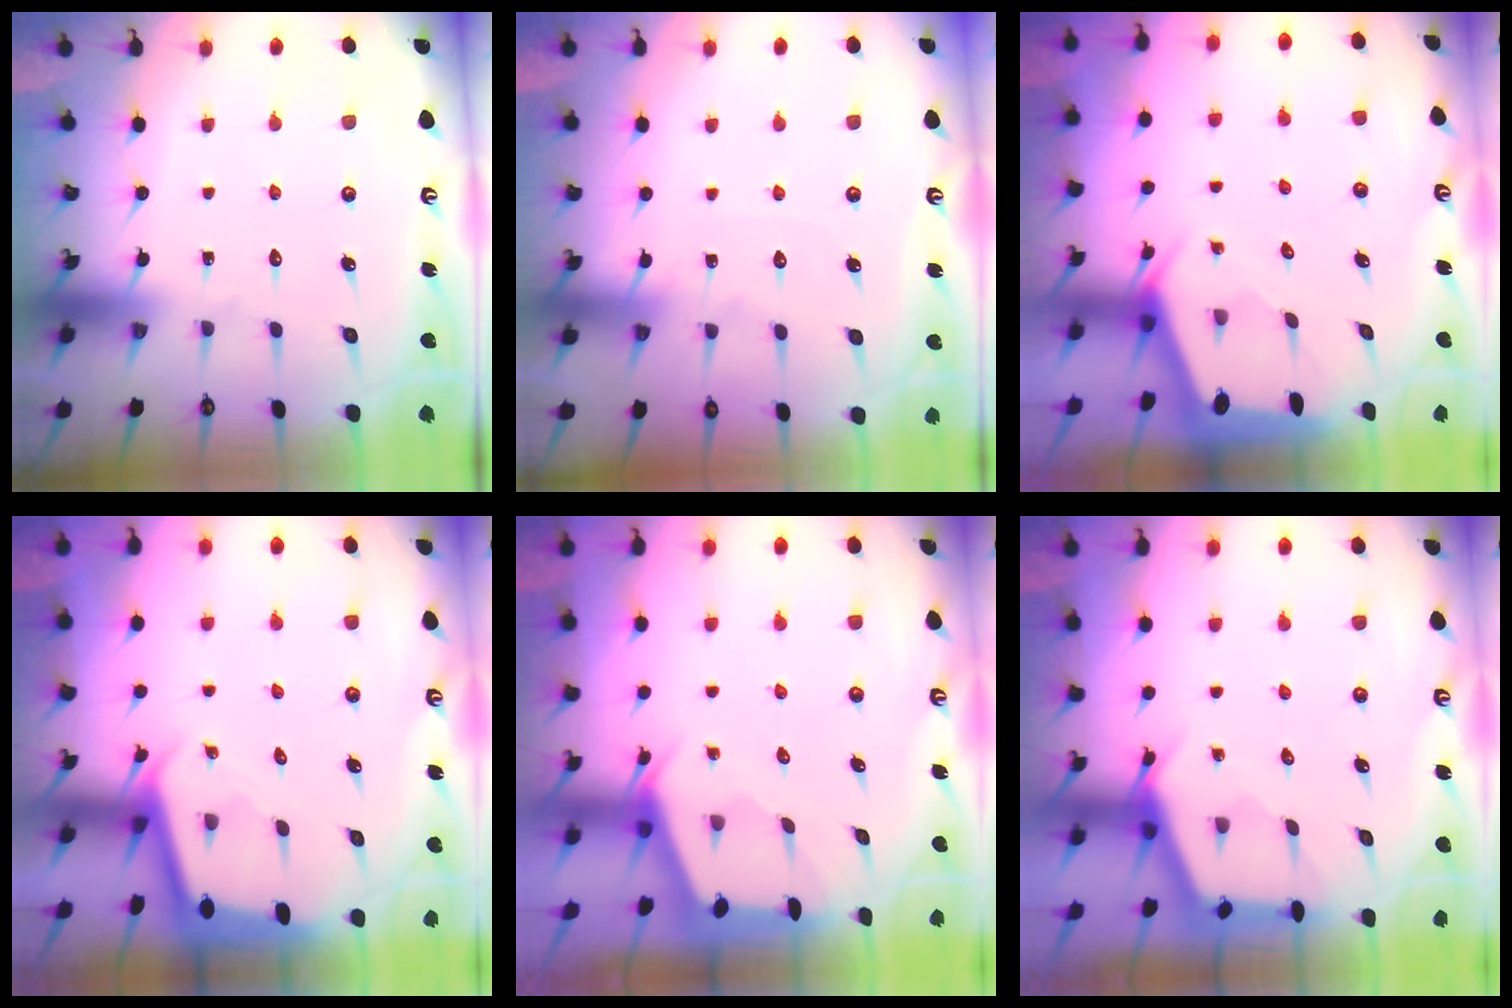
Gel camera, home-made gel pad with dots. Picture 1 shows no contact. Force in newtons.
{"total": 5.8, "press": 5.8, "slide": 0.6}
{"total": 2.1, "press": 2.0, "slide": 0.3}
{"total": 1.8, "press": 1.8, "slide": 0.0}
{"total": 2.0, "press": 2.0, "slide": 0.3}
{"total": 3.0, "press": 3.0, "slide": 0.4}